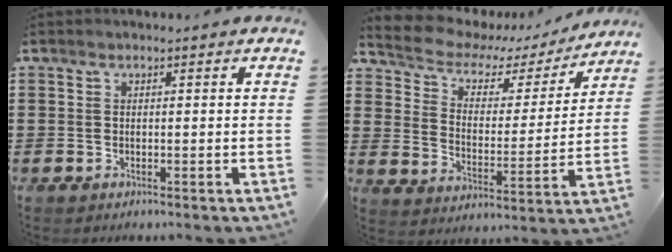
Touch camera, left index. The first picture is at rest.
{"total": 4.7, "force": [3.7, 2.5, 1.3], "torque": [-0.054, -0.023, 0.056]}